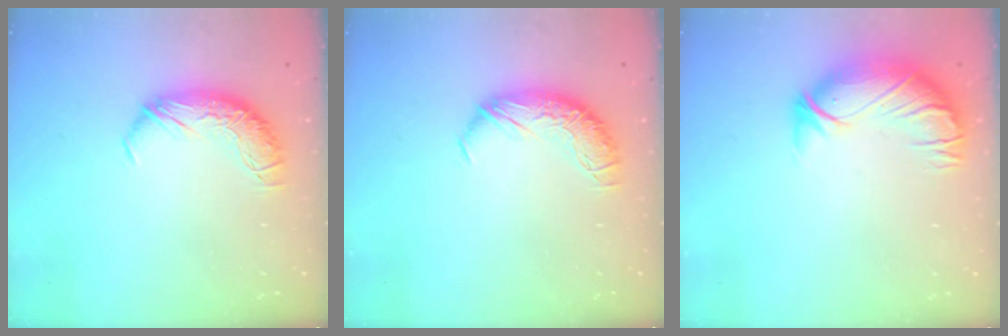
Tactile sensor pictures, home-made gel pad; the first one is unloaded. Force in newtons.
{"total": 0.0}
{"total": 3.0, "press": 0.5, "slide": 2.9}